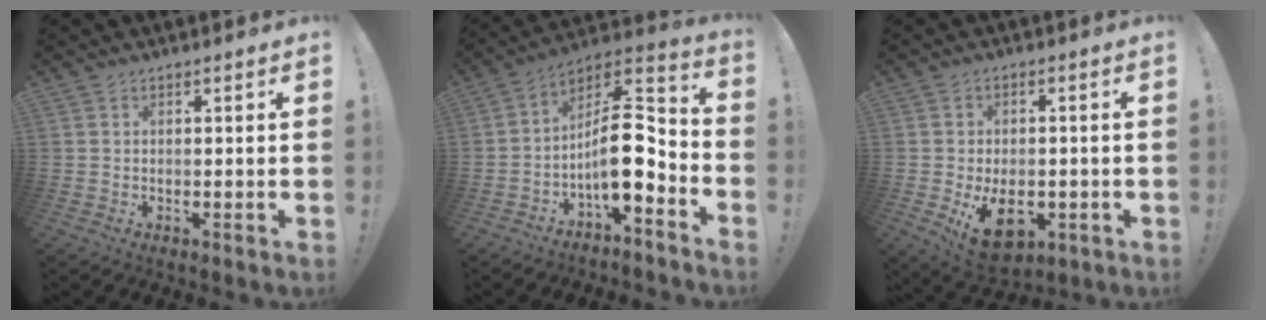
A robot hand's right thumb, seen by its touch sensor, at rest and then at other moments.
{"total": 14.4, "force": [-3.0, 5.6, 12.9], "torque": [-0.217, 0.007, -0.045]}
{"total": 12.3, "force": [-3.6, 8.3, 8.4], "torque": [-0.116, 0.007, -0.055]}